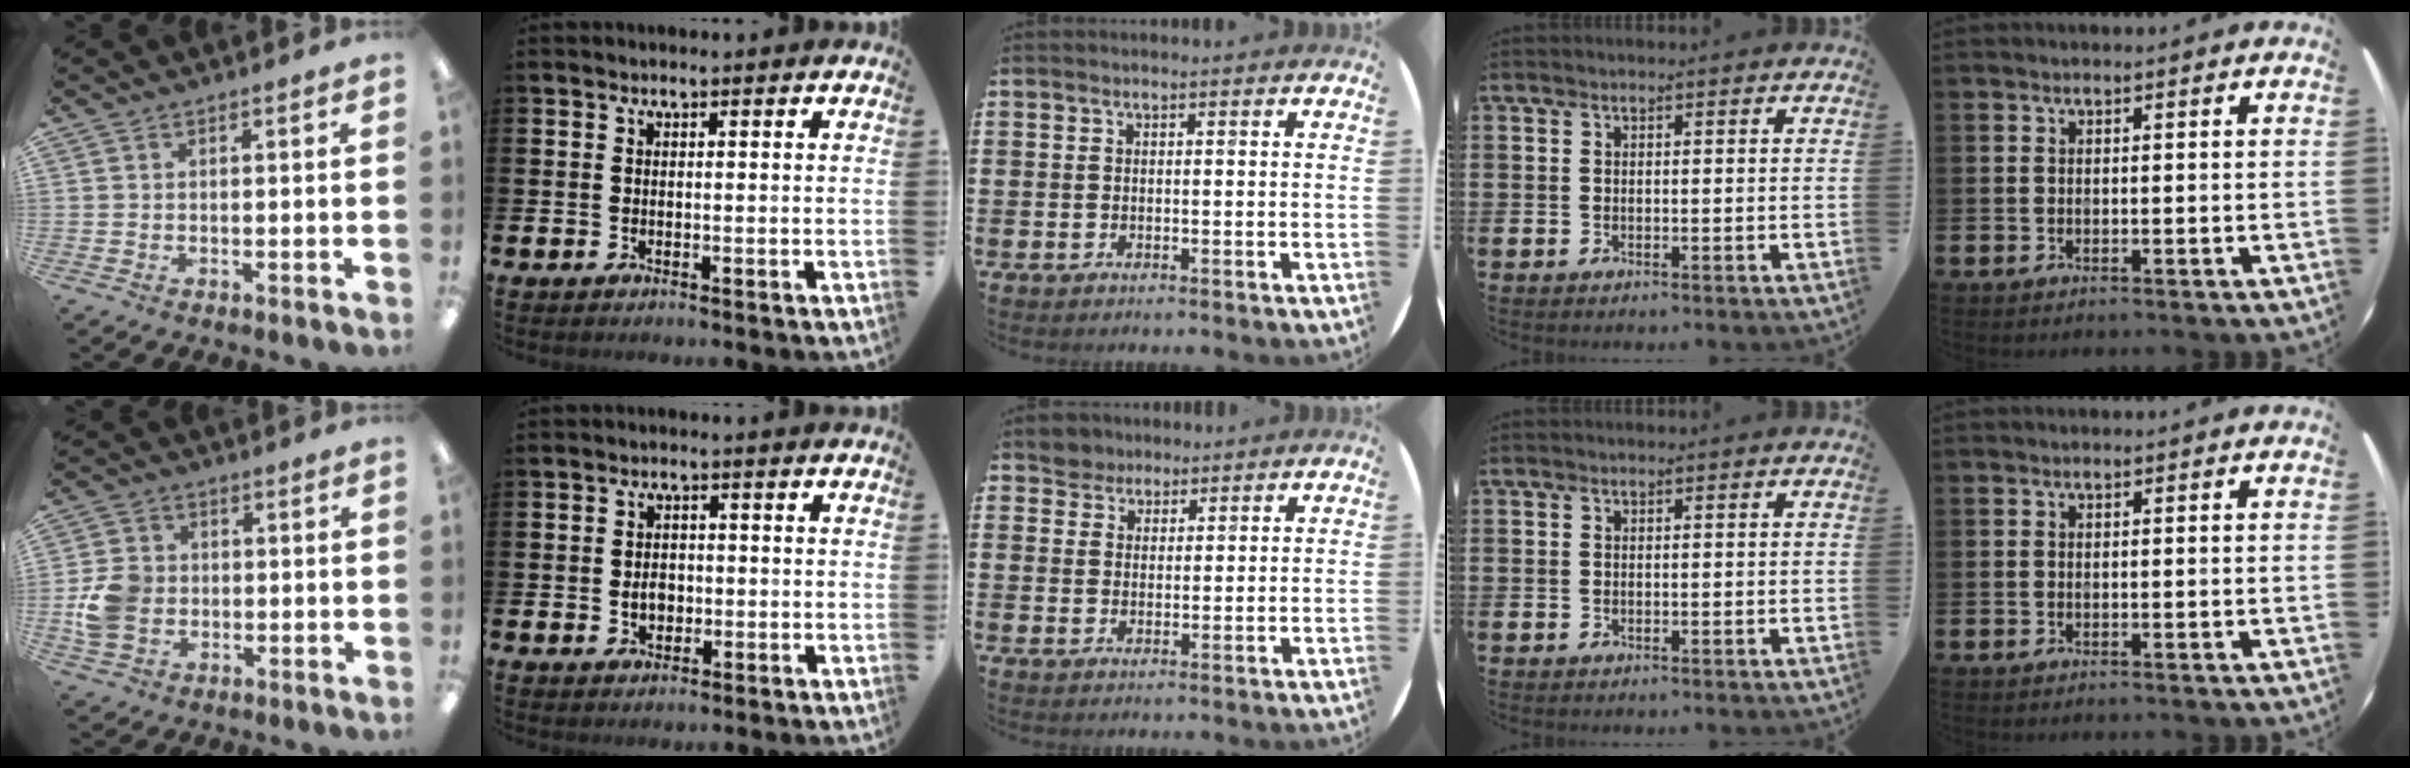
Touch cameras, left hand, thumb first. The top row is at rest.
{"thumb": {"total": 8.3, "force": [-0.9, 7.1, 4.3], "torque": [-0.083, 0.013, -0.014]}, "index": {"total": 2.6, "force": [-0.4, 2.0, 1.5], "torque": [-0.013, -0.002, -0.014]}, "middle": {"total": 3.2, "force": [2.7, 1.5, -0.5], "torque": [0.007, 0.000, 0.053]}}